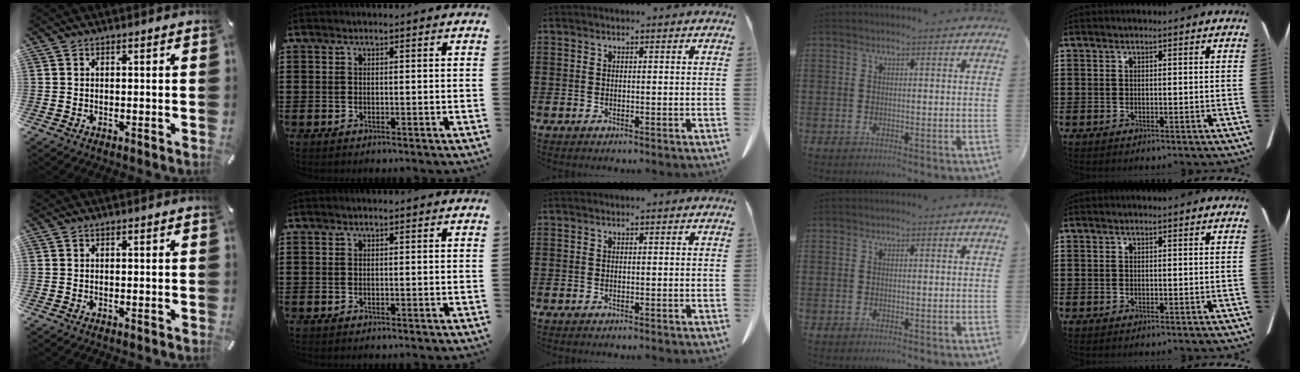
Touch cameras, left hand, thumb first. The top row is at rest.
{}